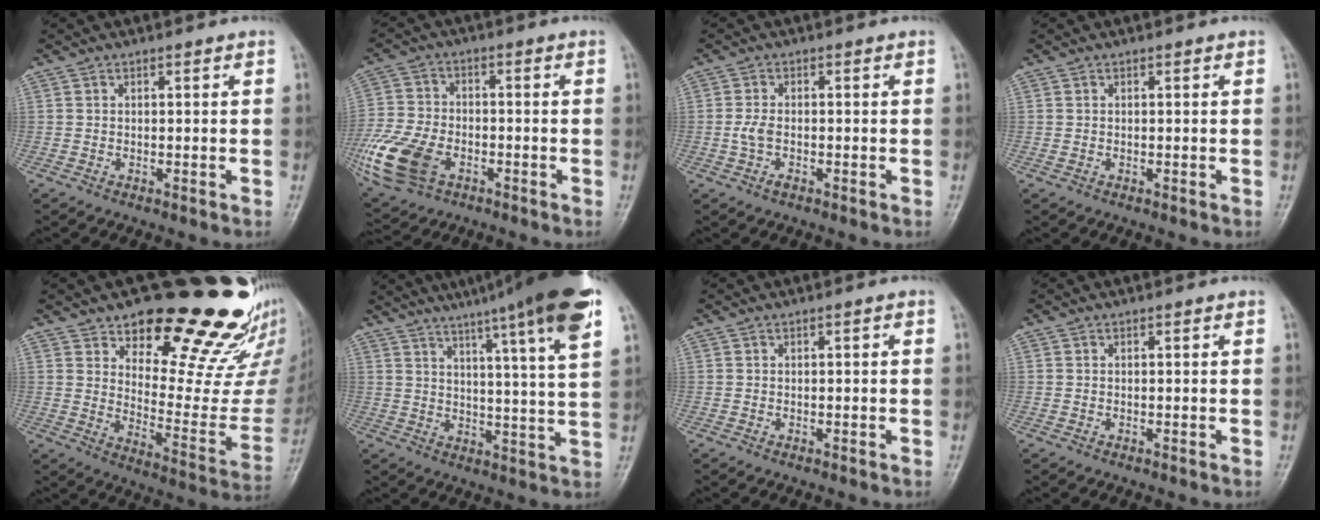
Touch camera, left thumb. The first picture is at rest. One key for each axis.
{"total": 15.1, "fx": -5.5, "fy": 9.8, "fz": 10.0, "tx": -0.220, "ty": 0.002, "tz": -0.102}
{"total": 2.7, "fx": -0.7, "fy": 1.4, "fz": 2.2, "tx": -0.049, "ty": 0.006, "tz": -0.017}
{"total": 0.5, "fx": 0.0, "fy": 0.4, "fz": 0.4, "tx": -0.010, "ty": 0.001, "tz": 0.003}
{"total": 23.3, "fx": 18.8, "fy": 8.3, "fz": 11.1, "tx": -0.088, "ty": -0.145, "tz": 0.253}
{"total": 20.6, "fx": 14.0, "fy": 0.8, "fz": 15.1, "tx": -0.212, "ty": -0.045, "tz": 0.183}
{"total": 0.0}
{"total": 0.0}